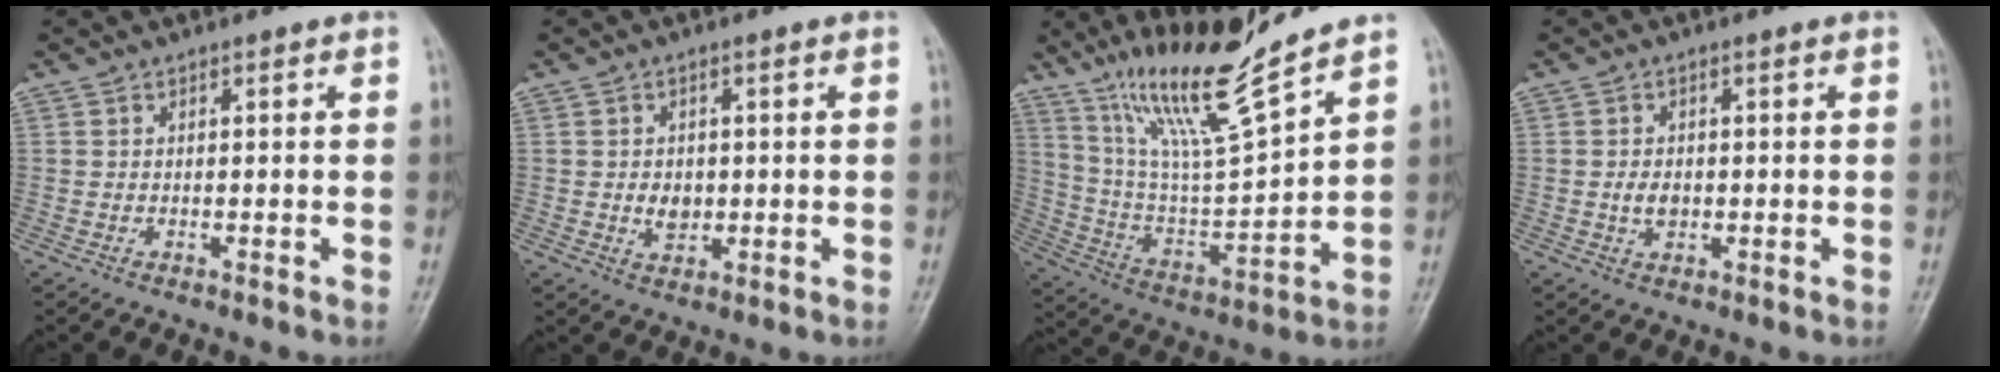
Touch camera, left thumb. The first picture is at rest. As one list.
[{"total": 3.6, "force": [-0.2, 2.7, 2.3], "torque": [-0.028, -0.001, 0.002]}, {"total": 16.0, "force": [12.5, 0.8, 10.0], "torque": [-0.172, -0.072, 0.242]}, {"total": 3.0, "force": [-0.3, 2.1, 2.1], "torque": [-0.034, 0.001, -0.003]}]